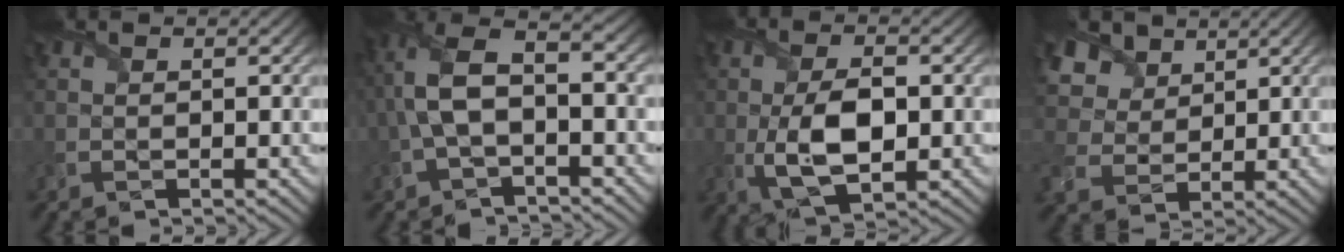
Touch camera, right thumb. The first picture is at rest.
{"total": 7.9, "force": [-0.4, 3.6, 7.0], "torque": [-0.164, 0.021, -0.018]}
{"total": 7.8, "force": [-1.0, 3.9, 6.7], "torque": [-0.137, -0.004, -0.018]}
{"total": 9.2, "force": [5.0, 6.4, 4.2], "torque": [-0.140, 0.014, 0.086]}